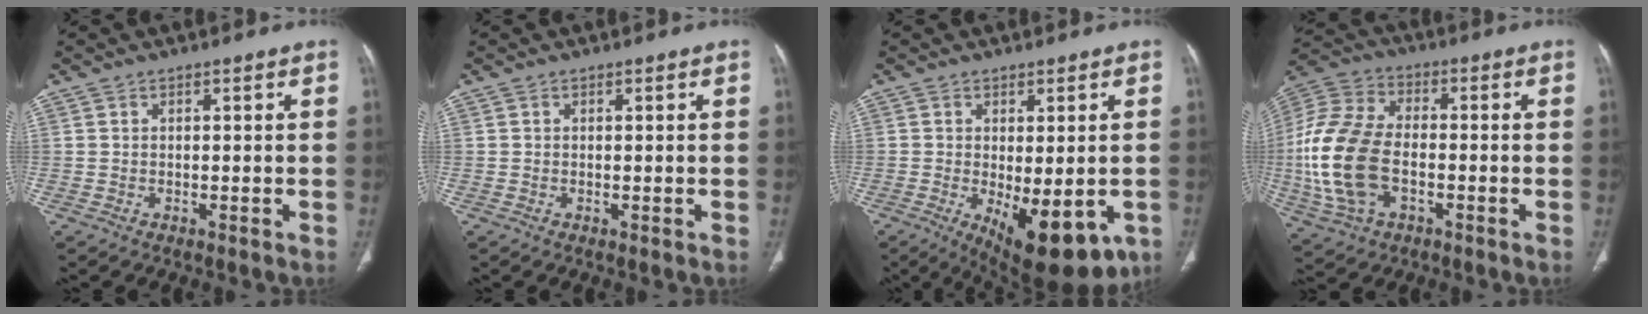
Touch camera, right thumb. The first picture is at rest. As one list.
[{"total": 0.0}, {"total": 14.1, "force": [-4.9, 6.0, 11.8], "torque": [-0.150, -0.016, -0.051]}, {"total": 18.2, "force": [-3.0, 11.2, 14.1], "torque": [-0.311, 0.015, -0.053]}]